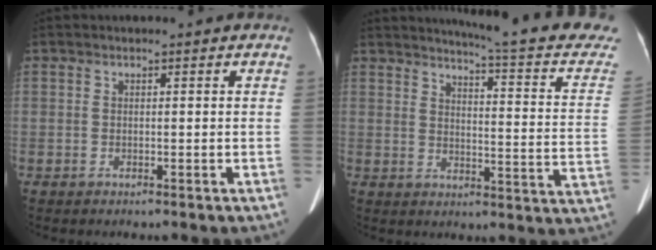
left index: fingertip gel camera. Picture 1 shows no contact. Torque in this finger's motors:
{"motor_torque": [0.03, -1.49, 0.01, 0.04]}